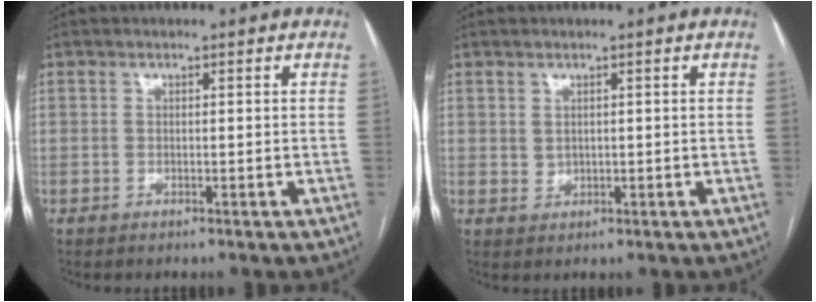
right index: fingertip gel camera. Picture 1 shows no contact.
{"total": 1.2, "force": [0.5, 1.0, 0.5], "torque": [-0.006, -0.003, 0.012]}